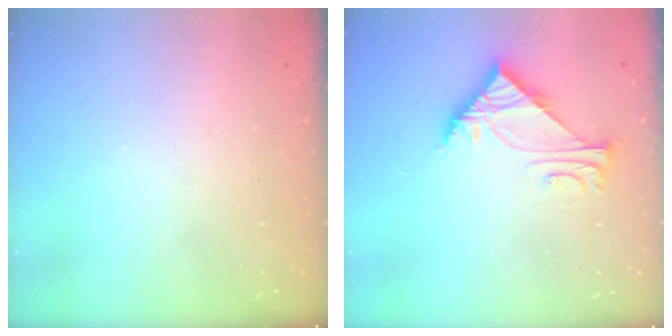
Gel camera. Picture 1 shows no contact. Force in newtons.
{"total": 6.5, "press": 6.5, "slide": 0.5}